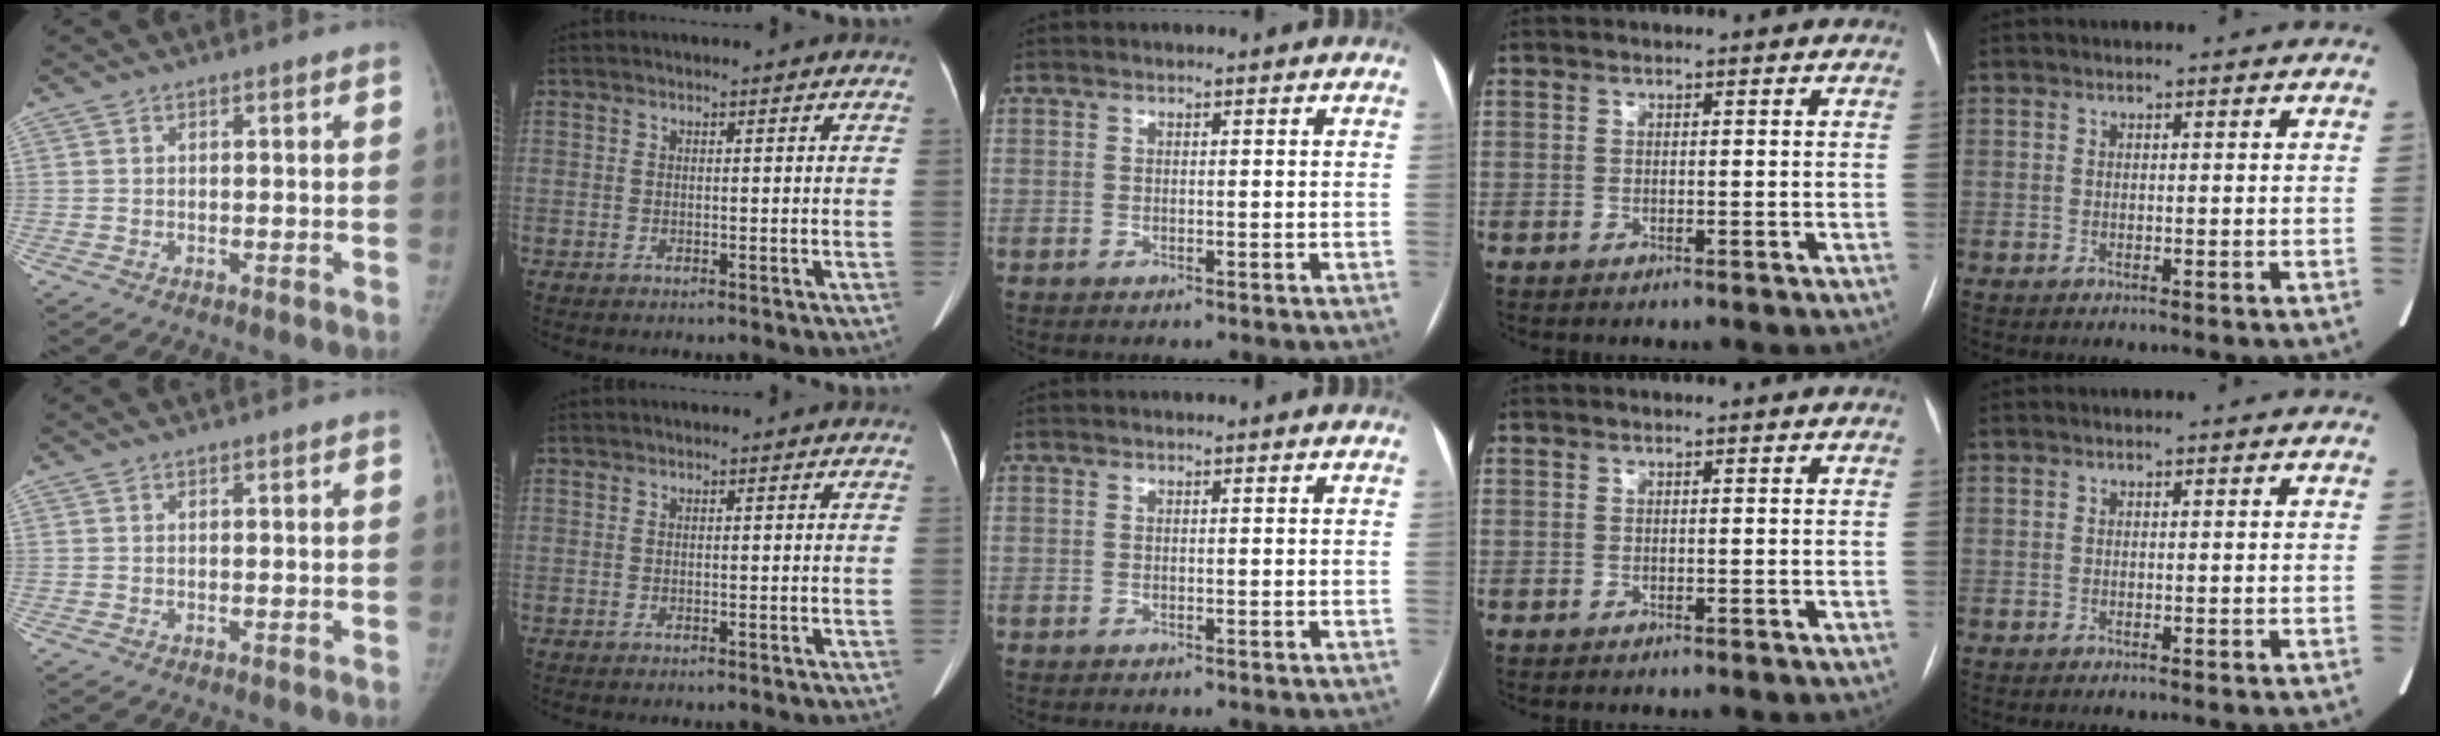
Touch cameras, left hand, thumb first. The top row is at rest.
{}